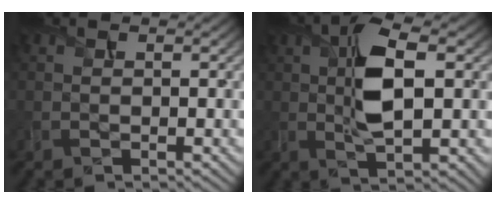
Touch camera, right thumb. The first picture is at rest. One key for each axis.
{"total": 8.7, "fx": 1.0, "fy": 3.3, "fz": 8.0, "tx": -0.152, "ty": 0.004, "tz": 0.016}